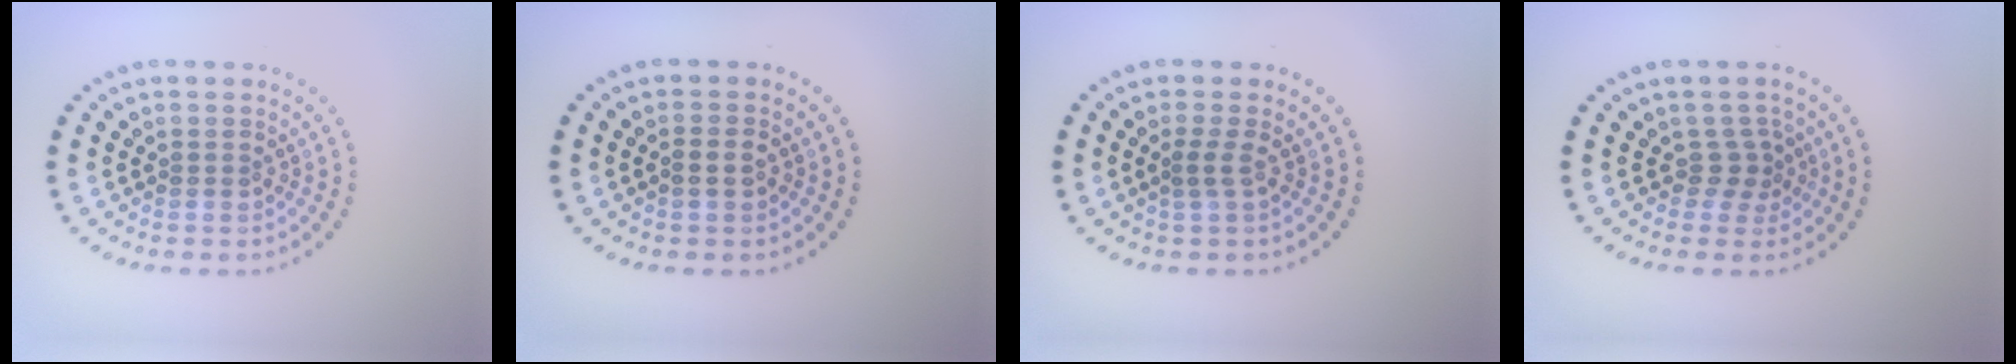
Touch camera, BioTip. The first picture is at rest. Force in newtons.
{"total": 1.1, "press": 1.1, "slide": 0.3}
{"total": 1.1, "press": 0.8, "slide": 0.7}
{"total": 1.9, "press": 1.2, "slide": 1.5}